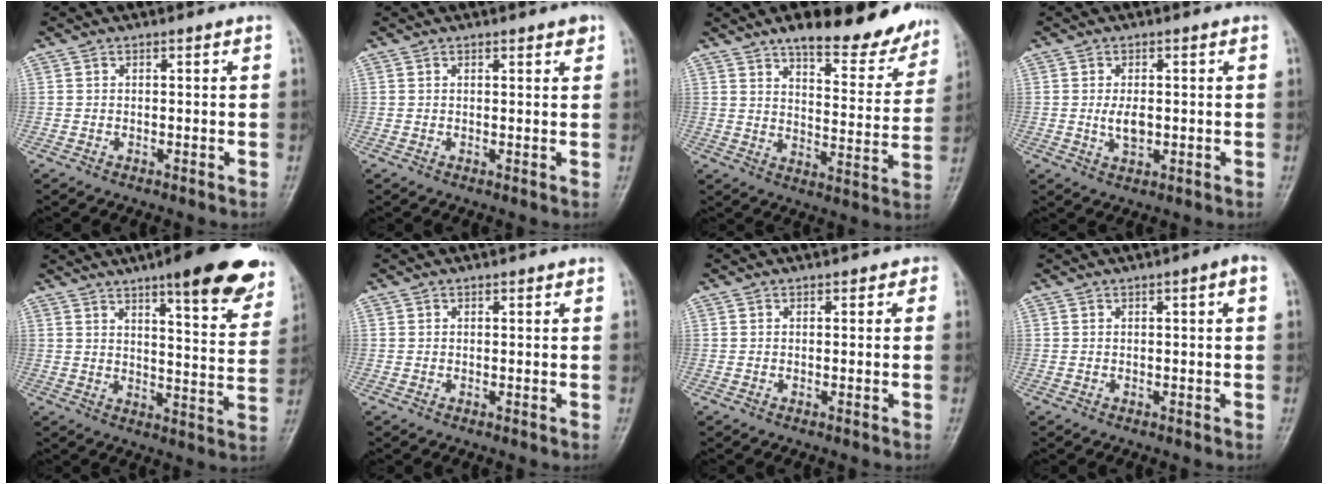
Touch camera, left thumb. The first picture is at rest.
{"total": 2.0, "force": [1.4, 0.7, 1.2], "torque": [-0.007, -0.006, 0.016]}
{"total": 18.6, "force": [14.8, 6.0, 9.5], "torque": [-0.079, -0.084, 0.195]}
{"total": 3.5, "force": [0.0, 2.0, 2.9], "torque": [-0.052, -0.006, 0.002]}
{"total": 19.0, "force": [12.6, 4.6, 13.5], "torque": [-0.144, -0.059, 0.160]}
{"total": 0.6, "force": [0.4, 0.4, 0.2], "torque": [0.000, -0.003, 0.003]}
{"total": 1.4, "force": [0.6, 1.0, 0.6], "torque": [0.010, 0.001, 0.001]}
{"total": 2.1, "force": [0.7, 0.3, 2.0], "torque": [-0.031, 0.006, 0.007]}